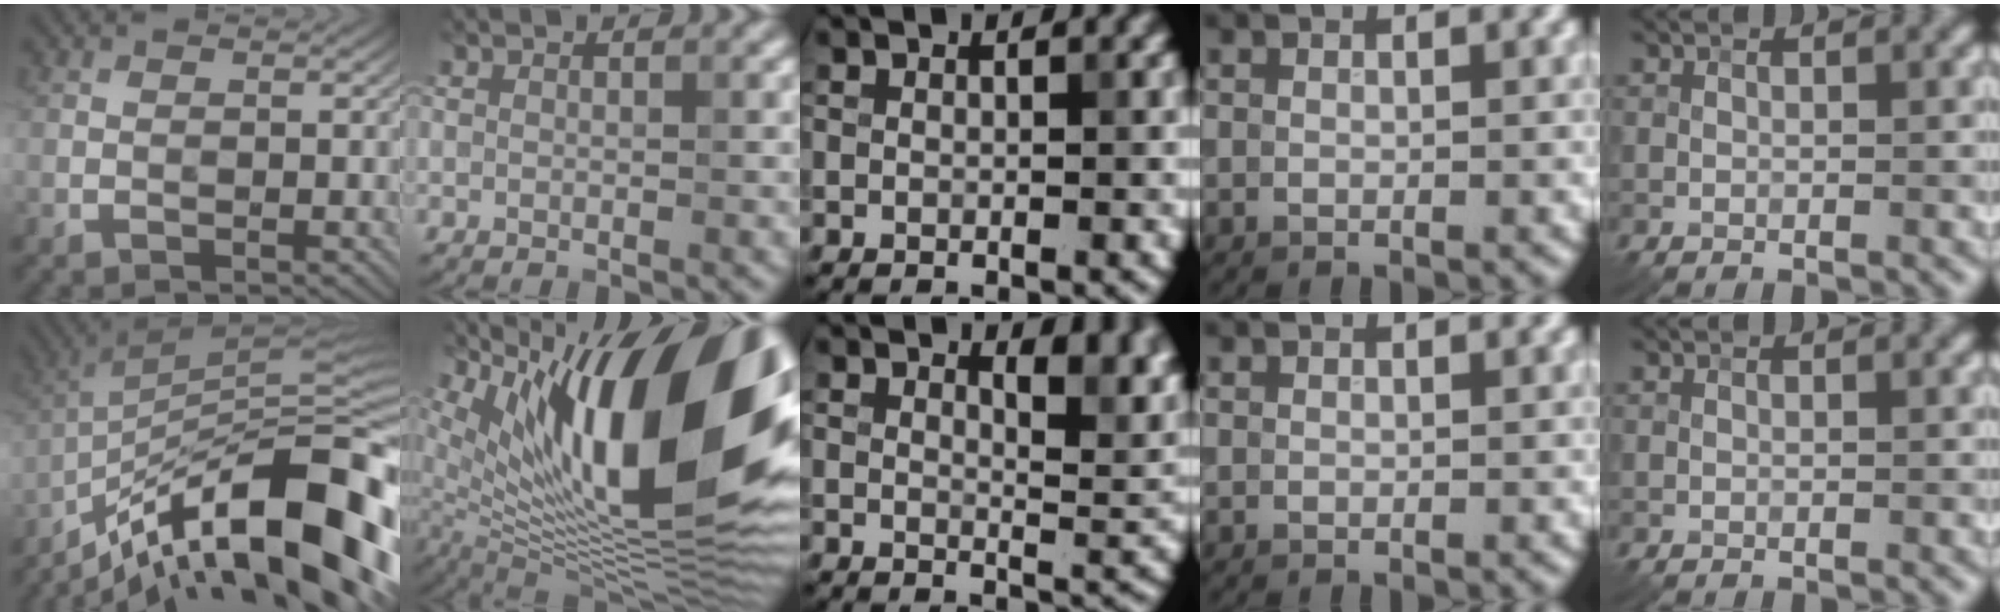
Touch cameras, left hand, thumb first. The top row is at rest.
{"thumb": {"total": 18.1, "force": [-11.0, 4.6, 13.7], "torque": [-0.209, 0.033, -0.194]}, "index": {"total": 19.3, "force": [6.9, 7.1, 16.5], "torque": [-0.262, 0.028, 0.113]}, "middle": {"total": 5.1, "force": [3.0, 2.0, 3.6], "torque": [-0.032, -0.001, 0.039]}}